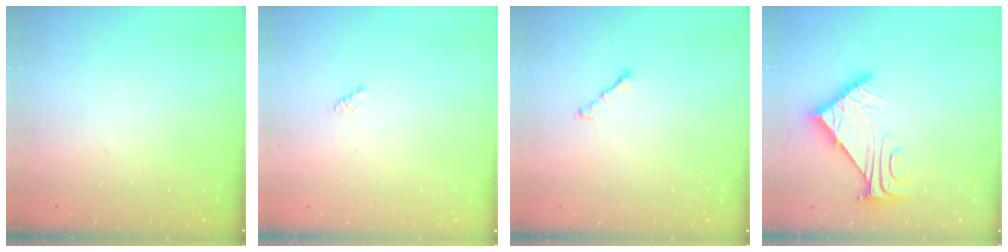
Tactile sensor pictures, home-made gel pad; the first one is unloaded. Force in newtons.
{"total": 1.5, "press": 1.4, "slide": 0.4}
{"total": 2.3, "press": 2.2, "slide": 0.7}
{"total": 7.5, "press": 7.4, "slide": 0.8}